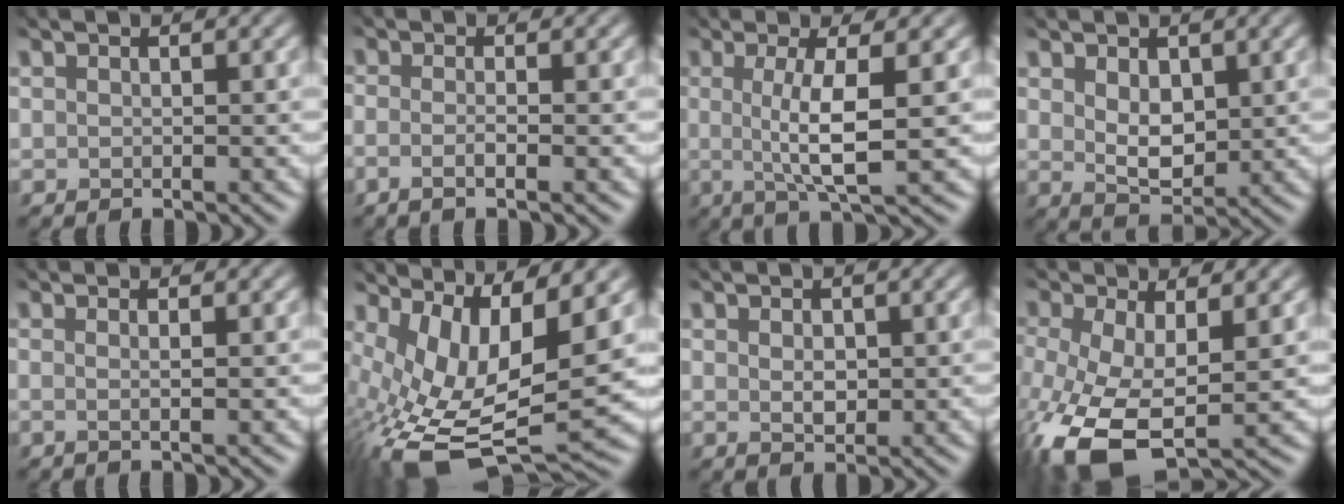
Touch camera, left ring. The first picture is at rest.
{"total": 1.9, "force": [-1.0, 0.3, 1.5], "torque": [-0.026, -0.006, -0.030]}
{"total": 4.9, "force": [-0.7, 0.7, 4.8], "torque": [-0.086, -0.009, -0.012]}
{"total": 3.2, "force": [0.5, 2.0, 2.5], "torque": [-0.057, -0.014, 0.014]}
{"total": 2.1, "force": [0.9, 0.9, 1.7], "torque": [0.005, 0.009, -0.021]}
{"total": 13.6, "force": [0.0, 6.2, 12.1], "torque": [-0.254, -0.015, 0.023]}
{"total": 1.4, "force": [0.1, 0.9, 1.0], "torque": [-0.030, -0.010, 0.008]}
{"total": 10.3, "force": [-3.8, 4.9, 8.2], "torque": [-0.188, -0.037, -0.057]}